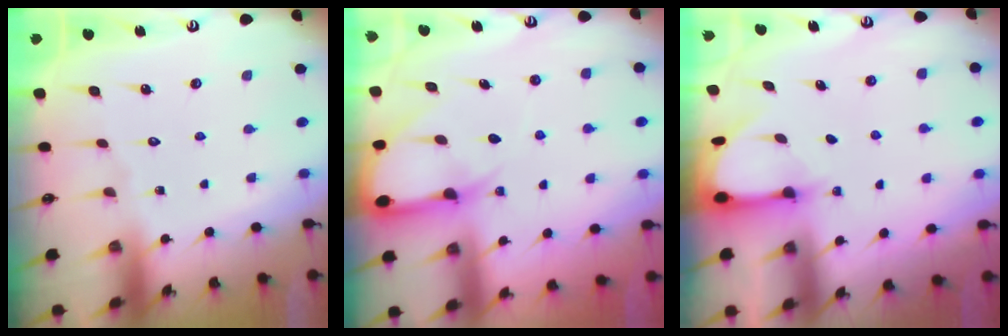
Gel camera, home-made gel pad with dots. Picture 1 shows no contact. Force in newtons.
{"total": 7.6, "press": 7.5, "slide": 0.9}
{"total": 3.1, "press": 3.1, "slide": 0.4}